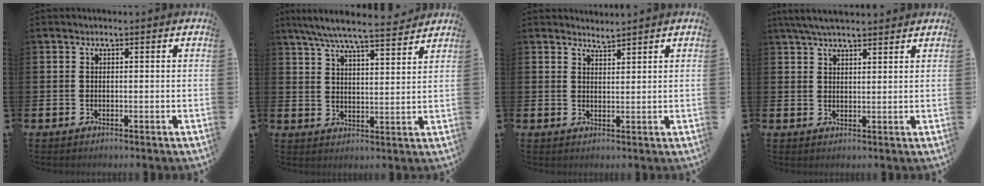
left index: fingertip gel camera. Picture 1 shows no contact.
{"total": 7.4, "force": [6.8, 0.4, 2.8], "torque": [-0.072, -0.039, 0.119]}
{"total": 1.8, "force": [1.8, 0.0, -0.2], "torque": [0.006, -0.009, 0.032]}
{"total": 4.7, "force": [4.2, 0.9, 1.9], "torque": [-0.042, -0.008, 0.078]}